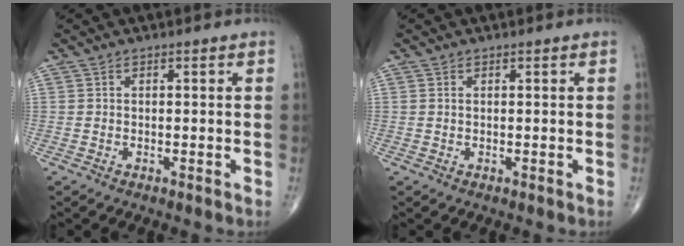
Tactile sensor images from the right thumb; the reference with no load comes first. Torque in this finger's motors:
{"motor_torque": [-0.39, -0.23, 0.07, 0.14, 0.02]}